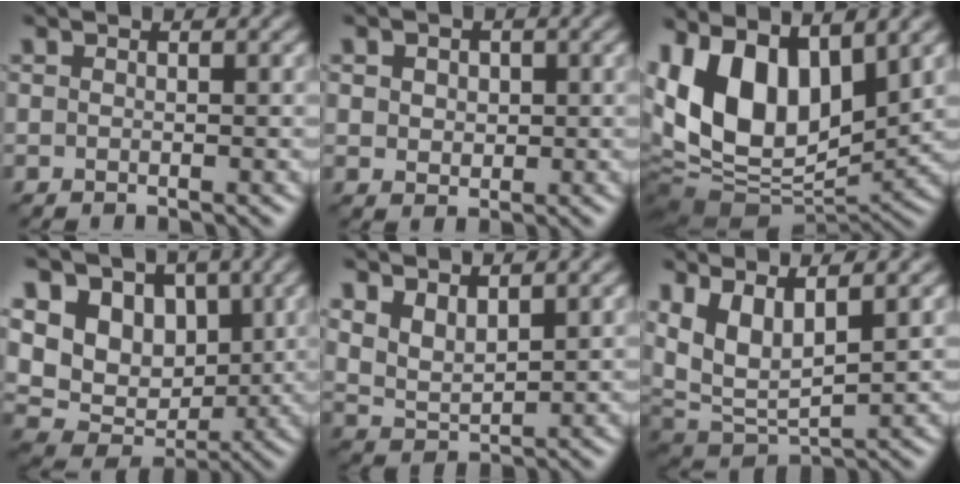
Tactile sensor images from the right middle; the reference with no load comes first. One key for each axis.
{"total": 2.9, "fx": 1.1, "fy": 2.2, "fz": 1.5, "tx": -0.031, "ty": 0.011, "tz": 0.010}
{"total": 13.6, "fx": 3.1, "fy": 7.3, "fz": 11.0, "tx": -0.221, "ty": -0.010, "tz": 0.055}
{"total": 10.1, "fx": 3.4, "fy": 7.6, "fz": 5.7, "tx": -0.109, "ty": 0.012, "tz": 0.052}
{"total": 3.5, "fx": 2.1, "fy": 1.6, "fz": 2.2, "tx": -0.054, "ty": -0.007, "tz": 0.049}
{"total": 7.8, "fx": 3.2, "fy": 3.7, "fz": 6.1, "tx": -0.134, "ty": -0.003, "tz": 0.065}